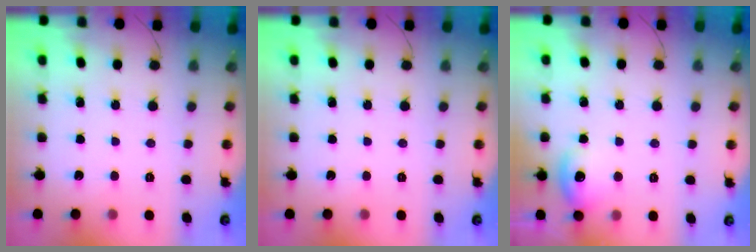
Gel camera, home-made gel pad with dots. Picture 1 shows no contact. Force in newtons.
{"total": 0.0}
{"total": 8.3, "press": 8.2, "slide": 1.4}